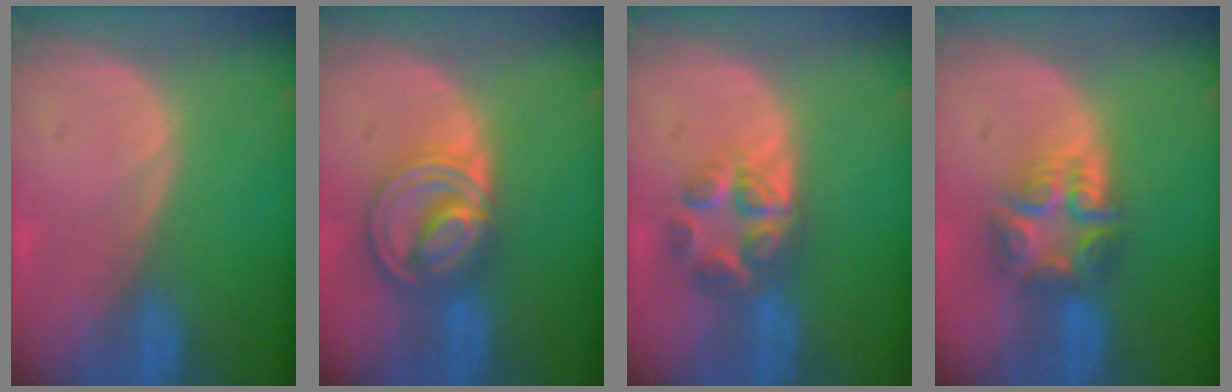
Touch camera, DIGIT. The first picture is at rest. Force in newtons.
{"total": 8.7, "press": 7.4, "slide": 4.6}
{"total": 6.7, "press": 5.7, "slide": 3.5}
{"total": 8.0, "press": 6.8, "slide": 4.1}